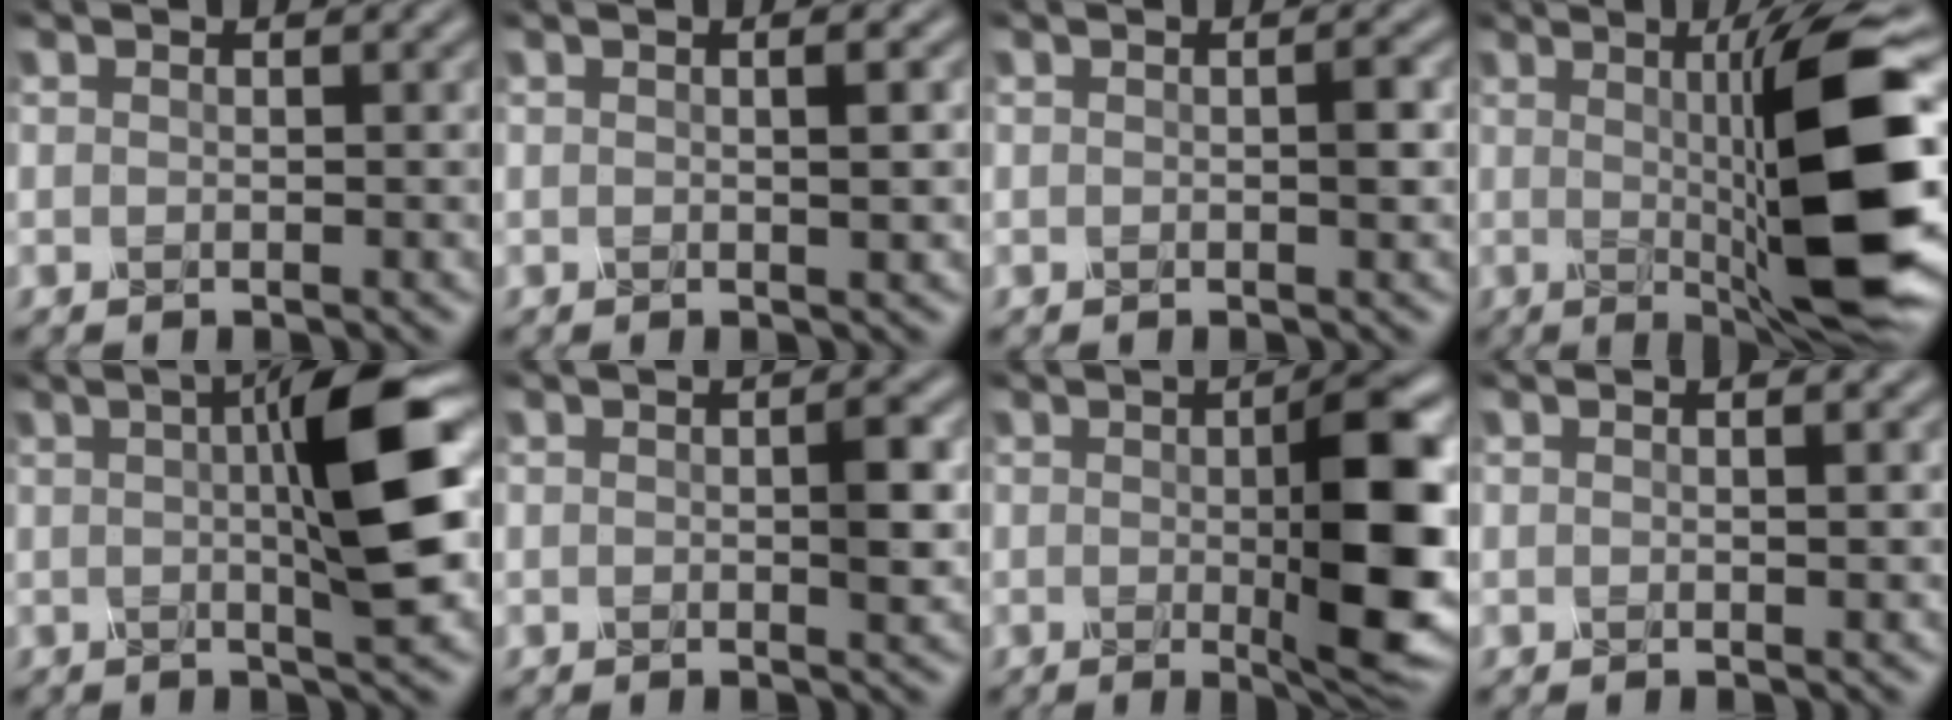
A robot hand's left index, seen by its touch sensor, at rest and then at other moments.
{"total": 1.8, "force": [0.2, 0.4, 1.7], "torque": [-0.023, 0.005, 0.000]}
{"total": 1.1, "force": [0.0, 0.1, 1.1], "torque": [-0.017, 0.002, 0.000]}
{"total": 12.9, "force": [0.1, 2.0, 12.8], "torque": [-0.163, -0.001, 0.006]}
{"total": 9.1, "force": [1.4, 1.4, 8.8], "torque": [-0.118, 0.010, 0.019]}
{"total": 2.1, "force": [0.1, 0.3, 2.0], "torque": [-0.028, 0.000, 0.001]}
{"total": 9.2, "force": [0.0, 1.8, 9.0], "torque": [-0.113, -0.007, 0.004]}
{"total": 0.8, "force": [0.1, 0.1, 0.7], "torque": [-0.011, 0.002, 0.001]}